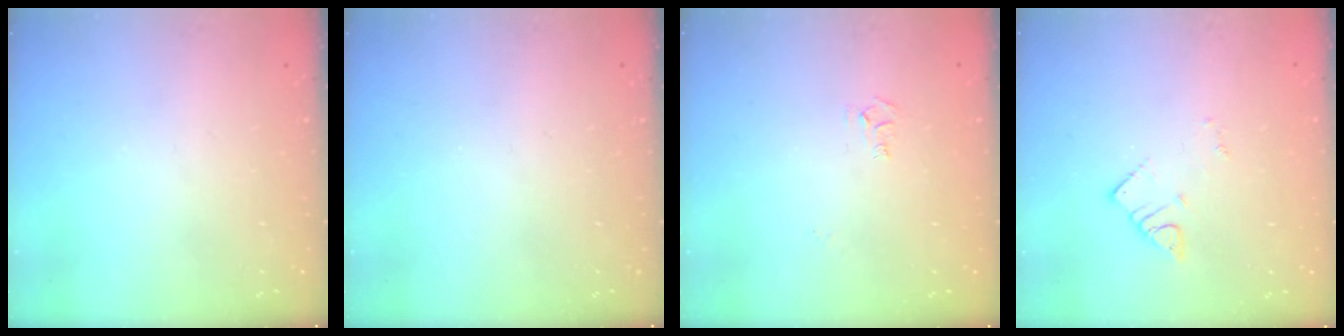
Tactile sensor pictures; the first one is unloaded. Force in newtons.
{"total": 0.0}
{"total": 4.8, "press": 4.8, "slide": 0.5}
{"total": 1.9, "press": 1.9, "slide": 0.2}